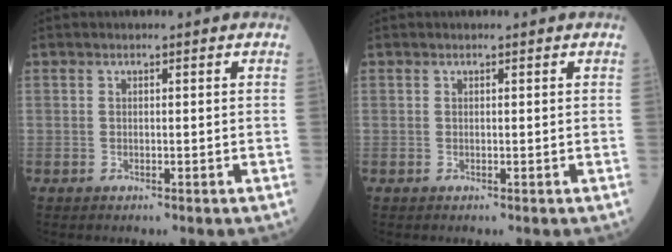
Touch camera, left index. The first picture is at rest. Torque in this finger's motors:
{"motor_torque": [-0.01, 0.01, 0.00, 0.00]}